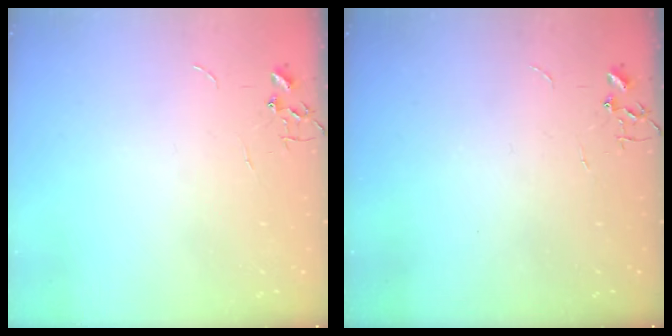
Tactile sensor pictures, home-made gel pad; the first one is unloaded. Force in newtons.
{"total": 0.0}